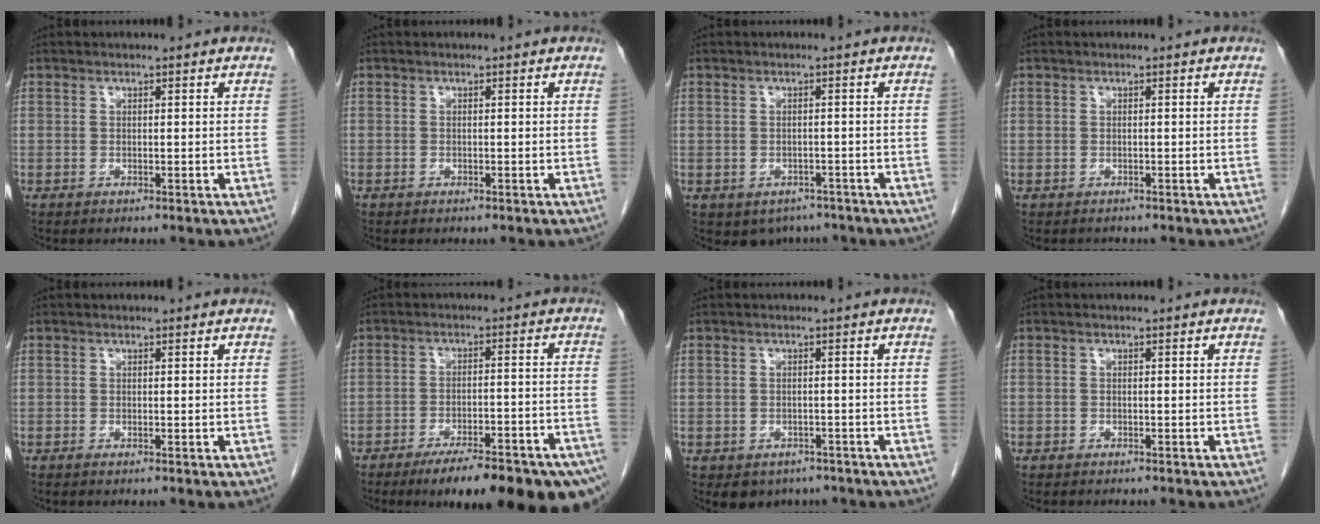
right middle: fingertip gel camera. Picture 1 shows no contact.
{"total": 0.0}
{"total": 4.4, "force": [-3.1, 3.0, 0.8], "torque": [-0.004, 0.004, -0.037]}
{"total": 1.0, "force": [-0.7, 0.7, -0.2], "torque": [-0.014, -0.001, -0.013]}
{"total": 0.5, "force": [-0.4, 0.0, 0.3], "torque": [-0.009, -0.001, -0.009]}
{"total": 19.5, "force": [-14.4, 3.3, 12.8], "torque": [-0.116, 0.002, -0.196]}
{"total": 4.6, "force": [-3.5, 3.0, 0.8], "torque": [-0.004, 0.007, -0.042]}
{"total": 2.6, "force": [-2.2, 1.3, 0.4], "torque": [-0.006, 0.002, -0.027]}